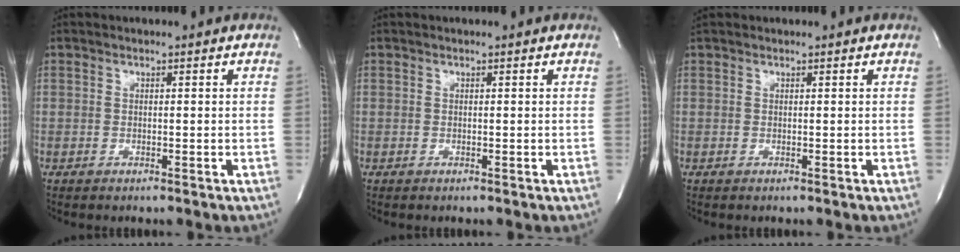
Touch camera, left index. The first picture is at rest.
{"total": 0.0}
{"total": 0.9, "force": [0.8, 0.2, 0.1], "torque": [-0.014, 0.021, 0.020]}